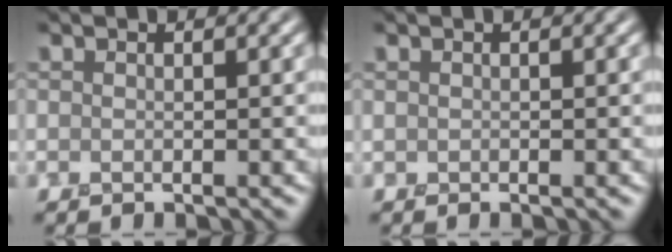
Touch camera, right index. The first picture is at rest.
{"total": 0.0}